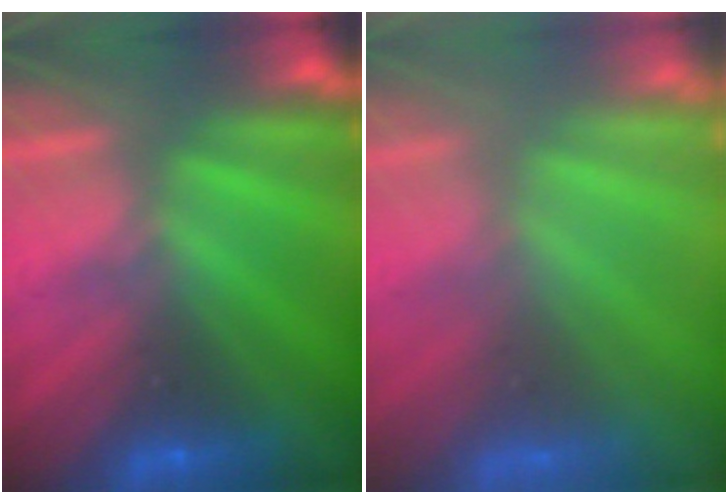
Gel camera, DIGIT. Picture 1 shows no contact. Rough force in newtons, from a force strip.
{"total": 7.4}